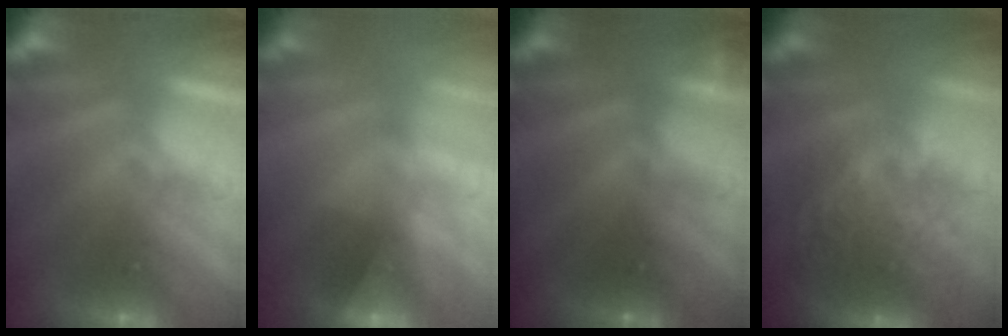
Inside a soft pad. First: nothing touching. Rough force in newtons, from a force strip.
{"total": 2.3}
{"total": 2.4}
{"total": 7.5}